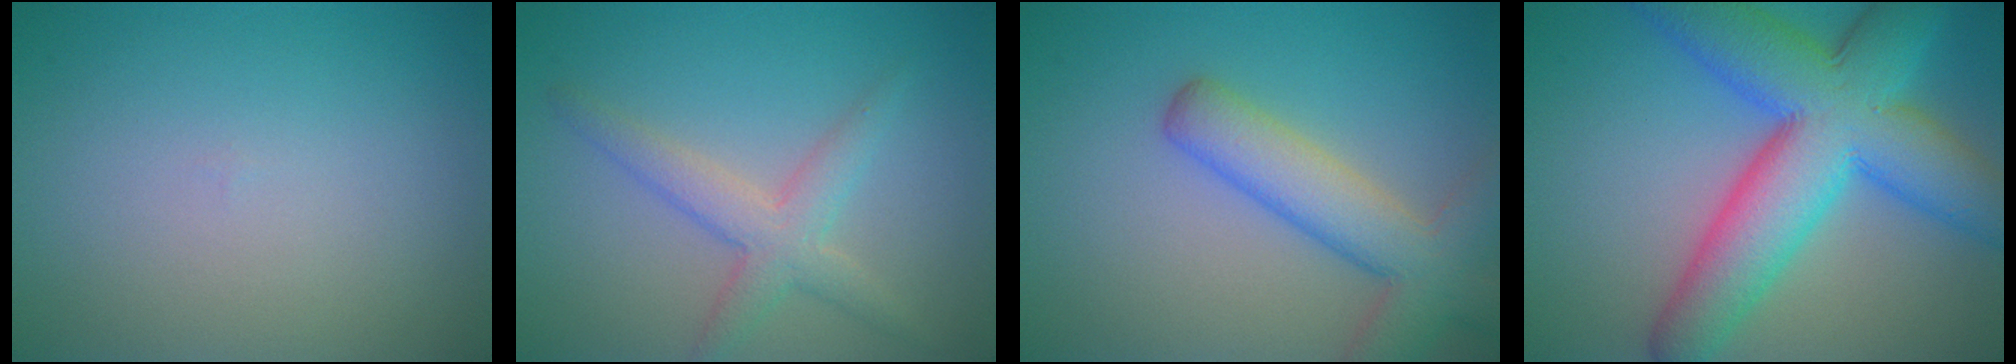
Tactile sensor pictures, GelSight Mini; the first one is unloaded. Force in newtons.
{"total": 3.3, "press": 3.3, "slide": 0.1}
{"total": 6.1, "press": 6.1, "slide": 0.4}
{"total": 12.0, "press": 12.0, "slide": 0.2}